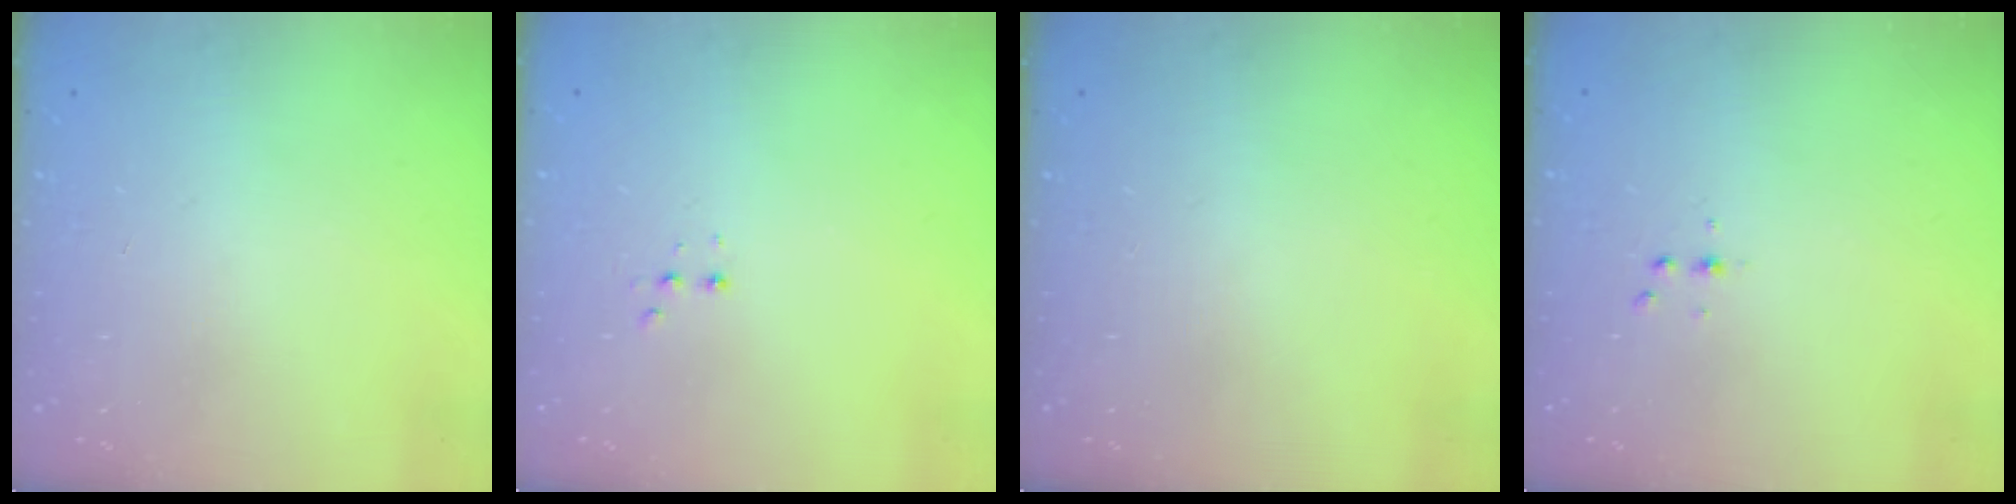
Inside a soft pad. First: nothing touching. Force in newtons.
{"total": 2.4, "press": 2.2, "slide": 0.9}
{"total": 0.0}
{"total": 3.2, "press": 3.1, "slide": 0.4}